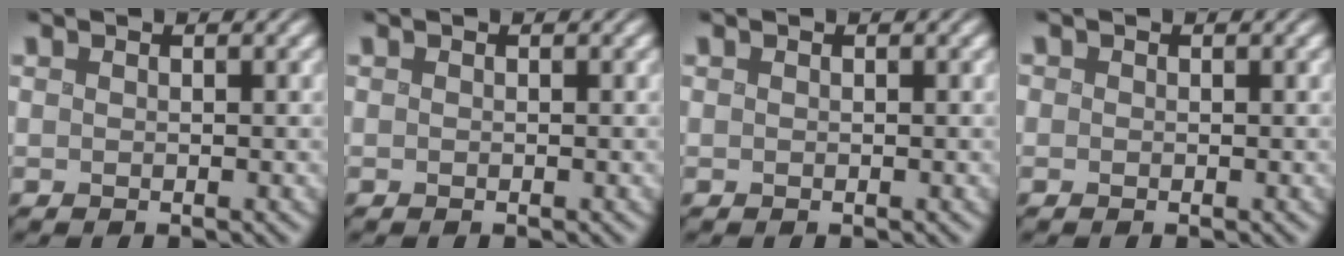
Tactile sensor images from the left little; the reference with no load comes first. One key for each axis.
{"total": 0.0}
{"total": 0.0}
{"total": 0.7, "fx": 0.1, "fy": 0.7, "fz": 0.3, "tx": -0.004, "ty": 0.002, "tz": -0.003}